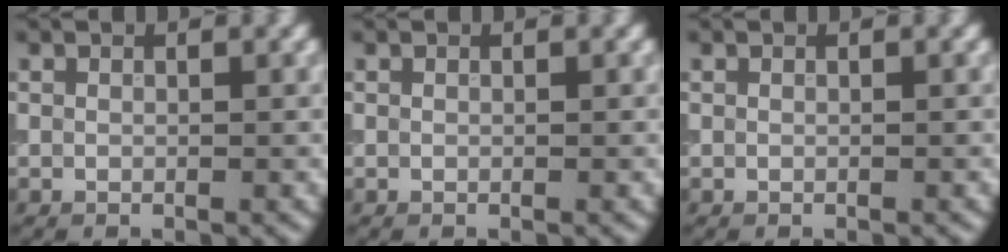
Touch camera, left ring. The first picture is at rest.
{"total": 0.0}
{"total": 0.0}